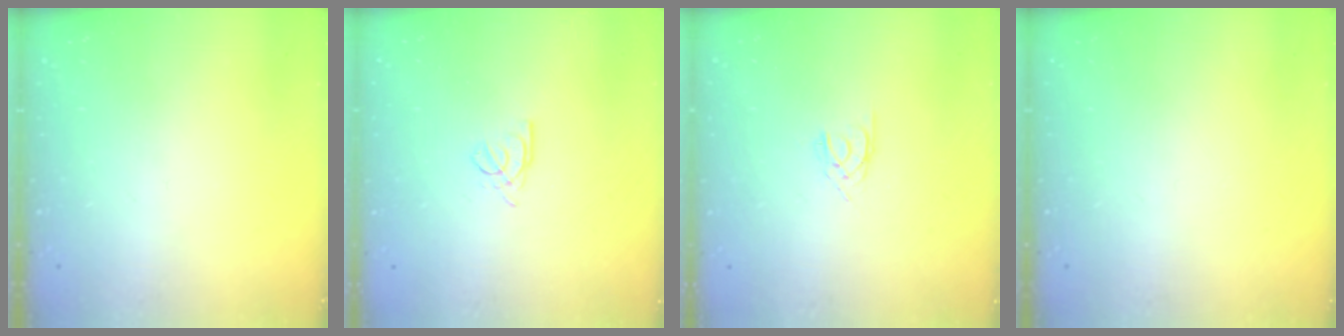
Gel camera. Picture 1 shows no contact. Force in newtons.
{"total": 2.0, "press": 2.0, "slide": 0.4}
{"total": 1.6, "press": 1.6, "slide": 0.3}
{"total": 0.0}